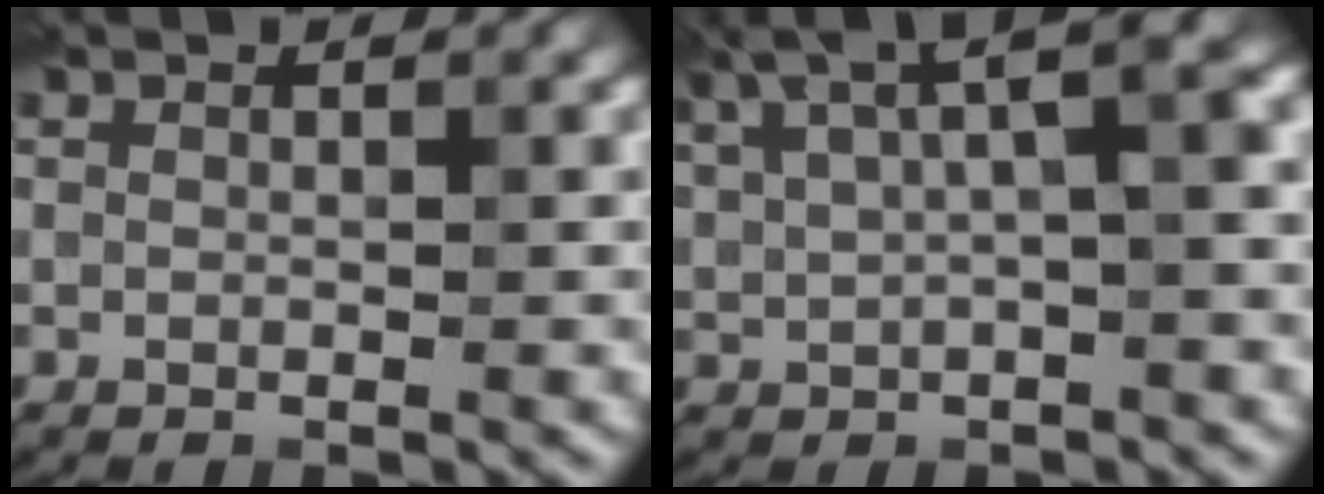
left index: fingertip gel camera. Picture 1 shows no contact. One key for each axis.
{"total": 8.6, "fx": 4.1, "fy": 2.8, "fz": 7.0, "tx": -0.142, "ty": 0.030, "tz": 0.073}